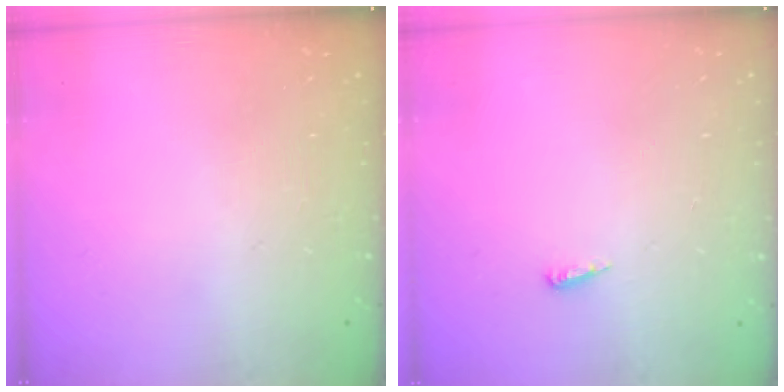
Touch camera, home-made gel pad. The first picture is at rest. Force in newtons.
{"total": 3.6, "press": 3.5, "slide": 0.6}